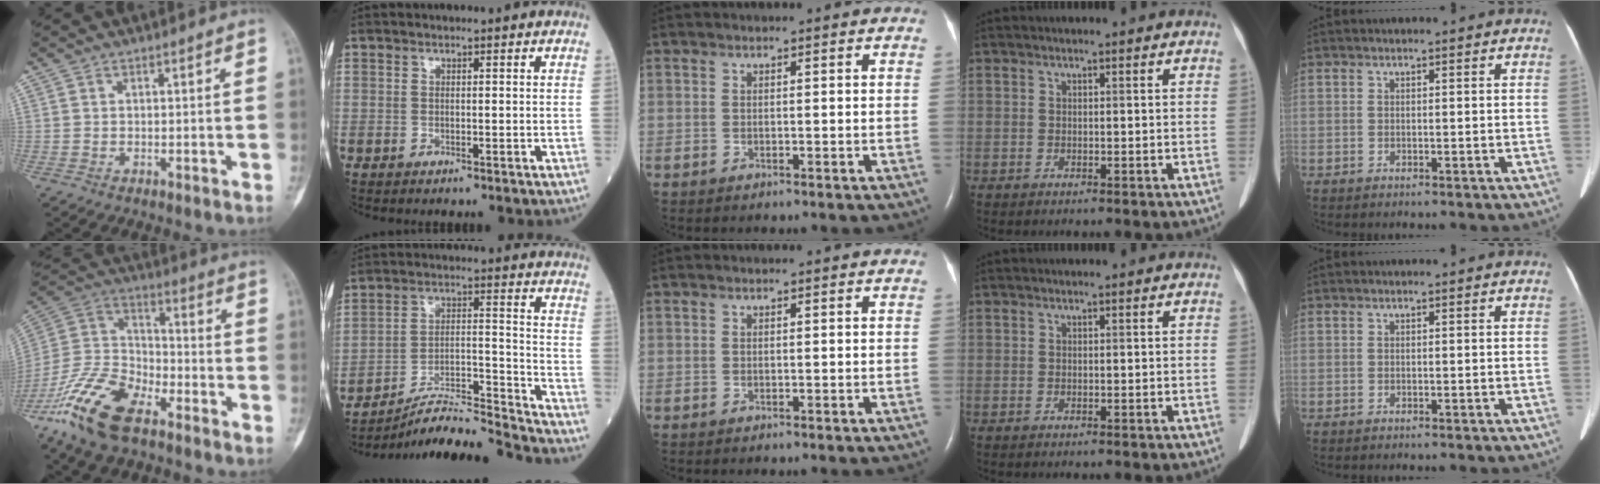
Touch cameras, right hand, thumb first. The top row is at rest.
{"thumb": {"total": 17.7, "force": [-11.4, 7.9, 10.9], "torque": [-0.221, 0.053, -0.225]}, "index": {"total": 14.8, "force": [-14.3, -2.1, 3.1], "torque": [-0.045, 0.023, -0.242]}}